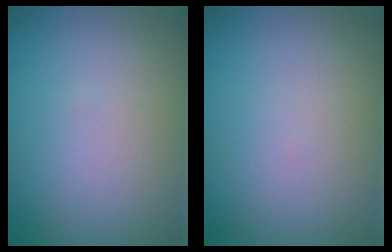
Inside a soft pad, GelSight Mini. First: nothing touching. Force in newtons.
{"total": 0.0}